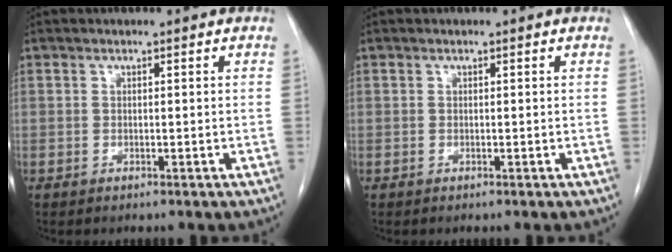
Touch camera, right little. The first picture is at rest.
{"total": 0.0}